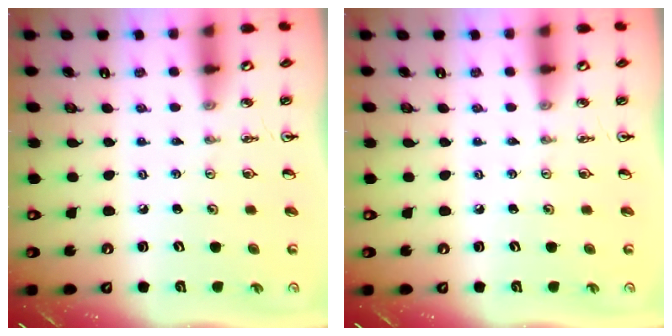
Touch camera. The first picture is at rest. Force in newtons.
{"total": 0.0}